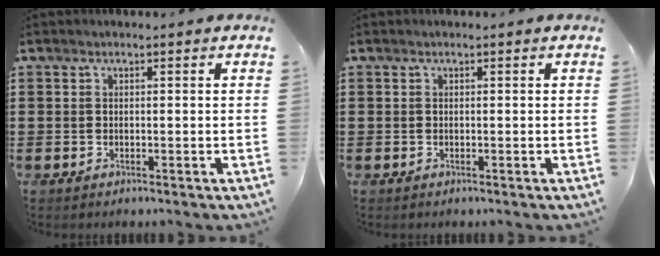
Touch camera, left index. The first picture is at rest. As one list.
[{"total": 0.0}]